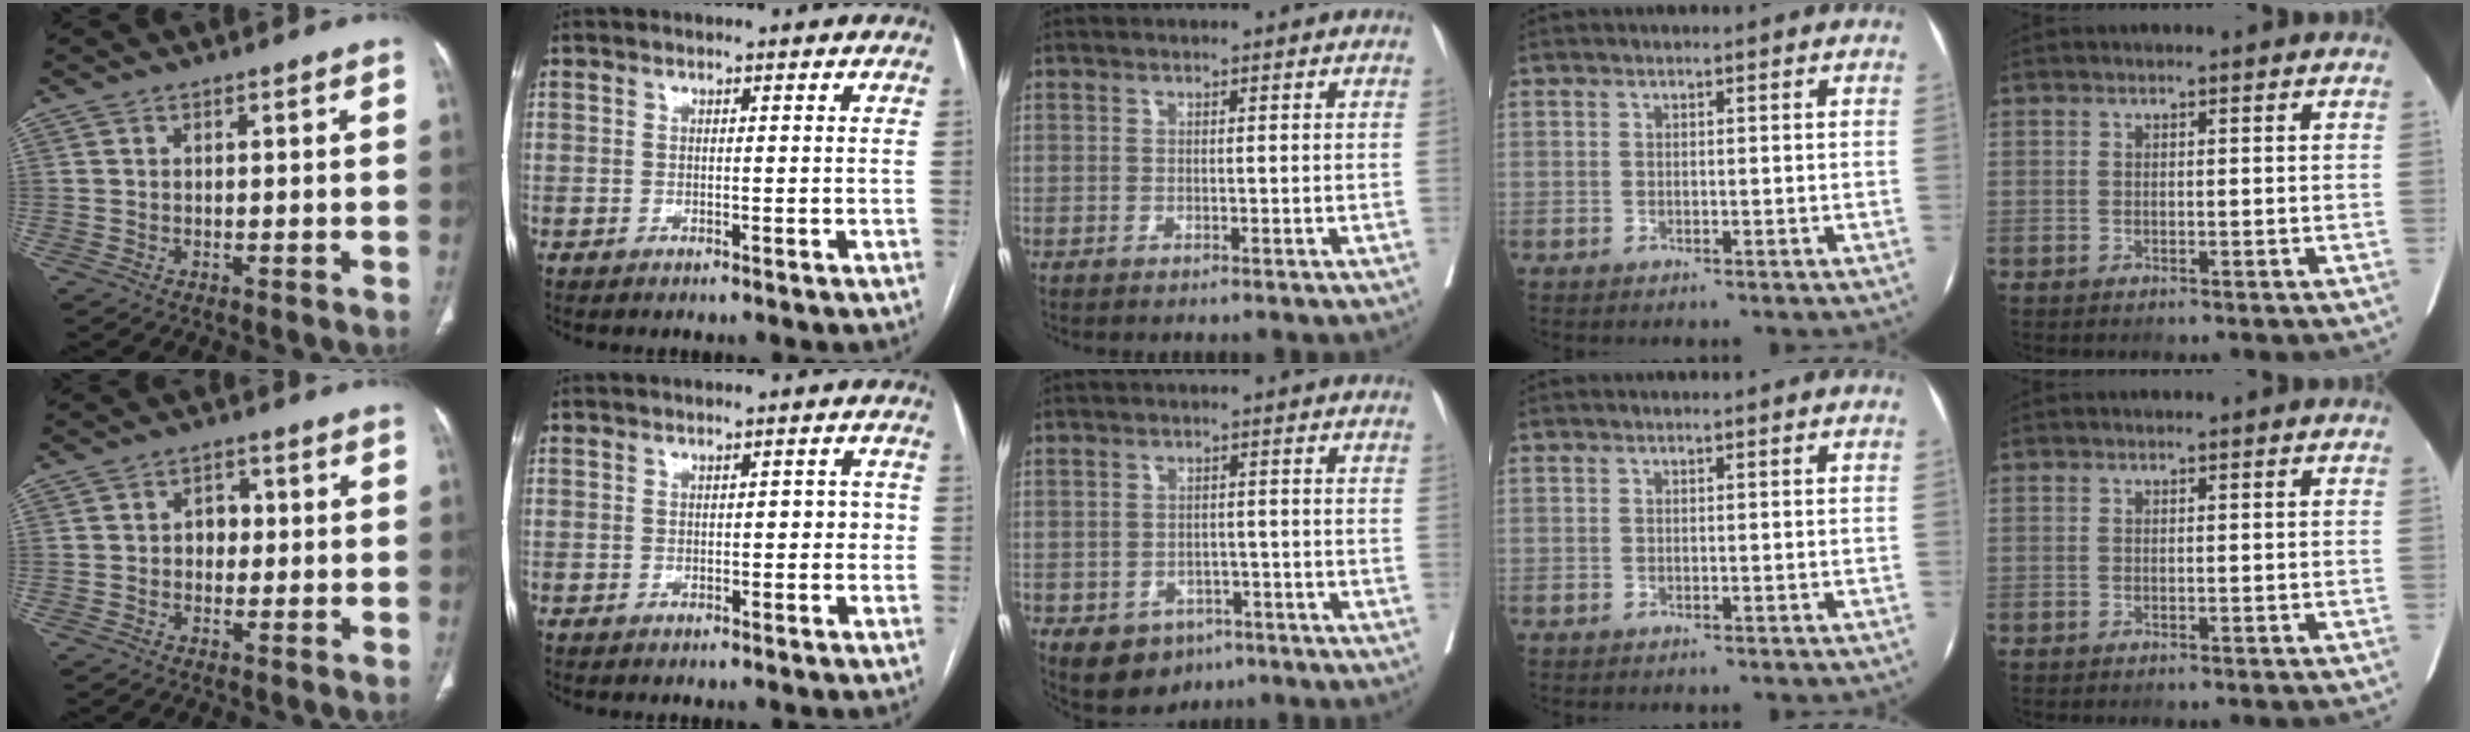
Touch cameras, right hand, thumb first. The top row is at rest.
{"thumb": {"total": 3.3, "force": [0.0, 2.7, 2.0], "torque": [-0.010, 0.009, -0.006]}, "index": {"total": 2.3, "force": [-0.1, 1.3, 1.9], "torque": [-0.019, 0.016, -0.001]}, "middle": {"total": 6.9, "force": [-4.1, 4.9, 2.6], "torque": [-0.035, 0.004, -0.052]}}